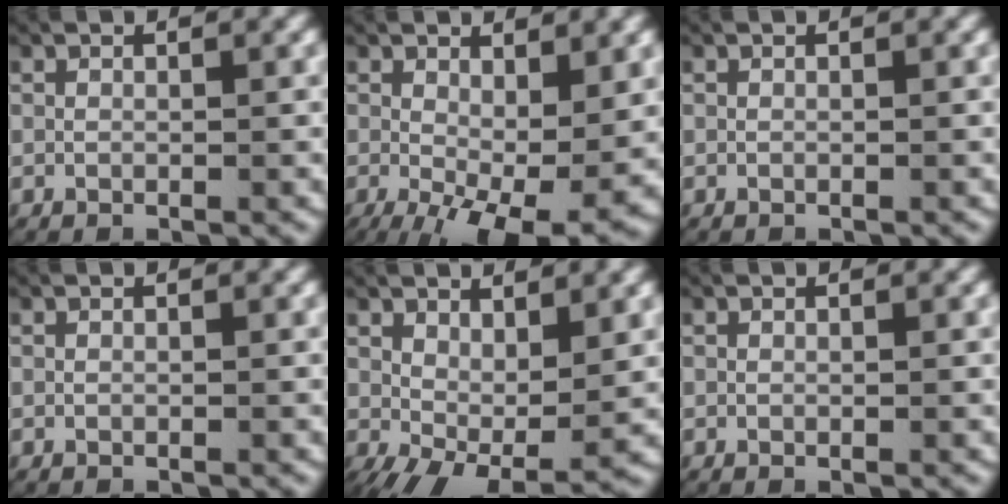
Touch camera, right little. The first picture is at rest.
{"total": 9.7, "force": [-3.8, 4.6, 7.7], "torque": [-0.119, -0.056, -0.026]}
{"total": 0.0}
{"total": 0.0}
{"total": 6.1, "force": [-0.9, 3.4, 5.0], "torque": [-0.081, -0.045, 0.011]}
{"total": 0.0}